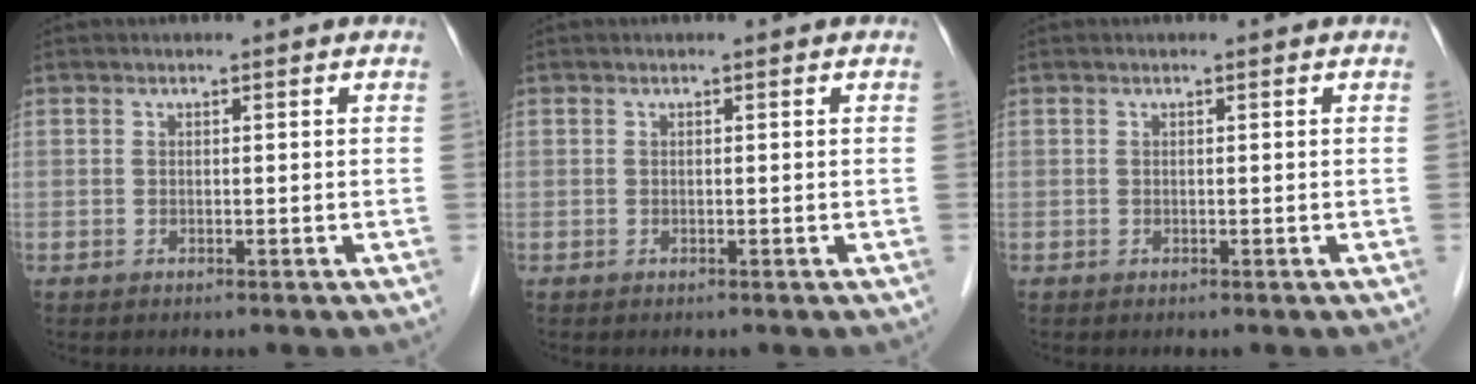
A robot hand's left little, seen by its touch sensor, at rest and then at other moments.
{"total": 0.0}
{"total": 0.0}